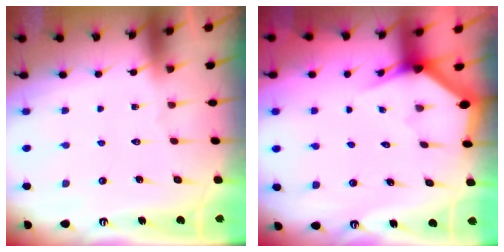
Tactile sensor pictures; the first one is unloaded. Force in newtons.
{"total": 2.6, "press": 2.6, "slide": 0.2}